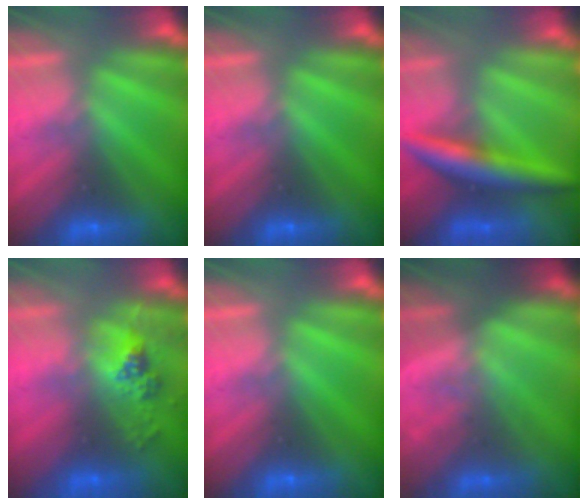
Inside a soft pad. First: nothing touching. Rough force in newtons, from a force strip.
{"total": 0.0}
{"total": 6.0}
{"total": 2.5}
{"total": 0.0}
{"total": 1.4}